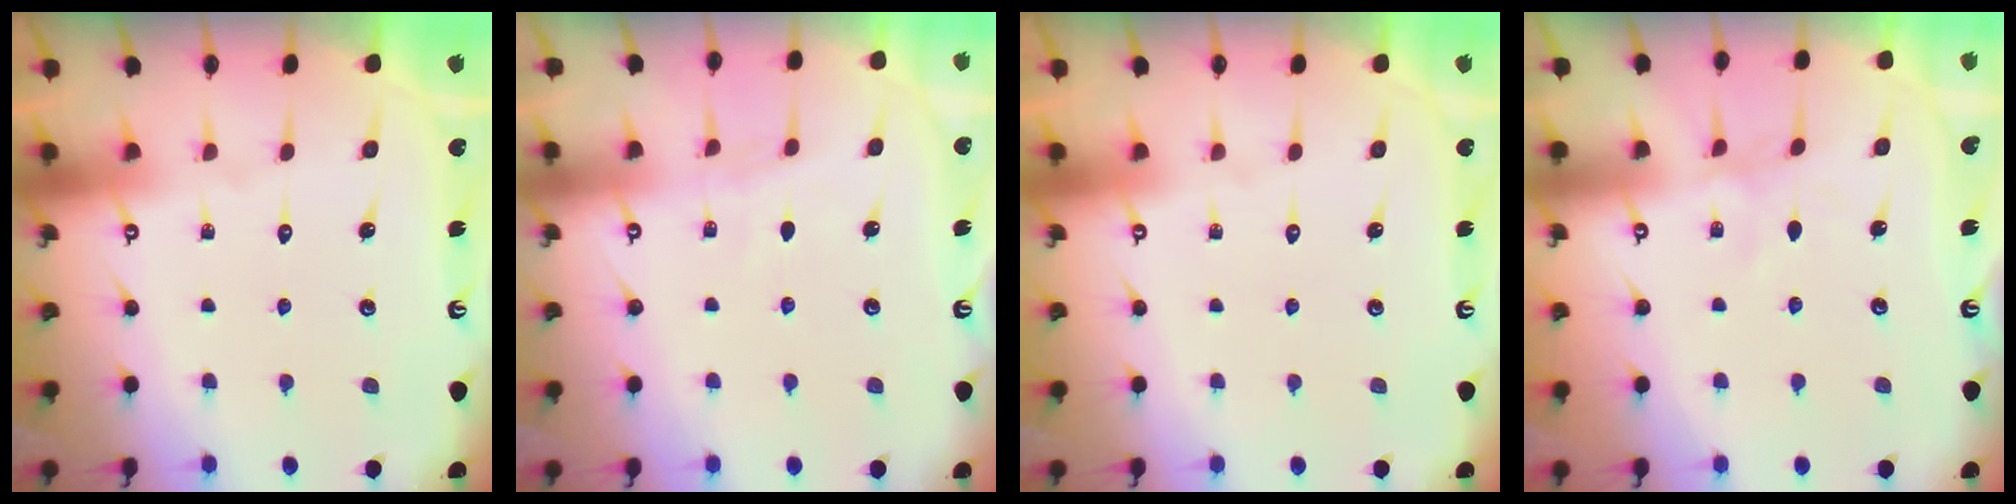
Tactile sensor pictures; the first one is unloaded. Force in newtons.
{"total": 3.2, "press": 3.2, "slide": 0.4}
{"total": 0.0}
{"total": 3.0, "press": 3.0, "slide": 0.4}